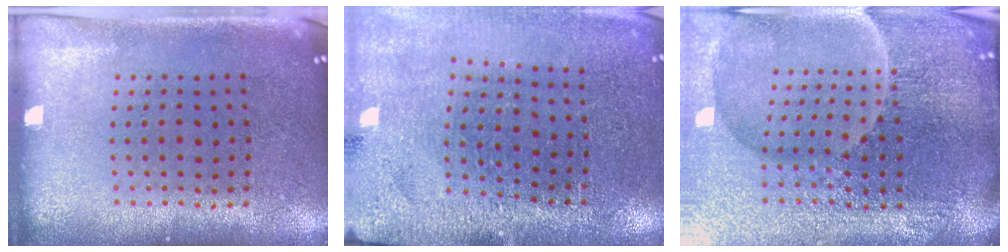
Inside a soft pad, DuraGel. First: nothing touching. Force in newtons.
{"total": 3.0, "press": 3.0, "slide": 0.4}
{"total": 6.2, "press": 5.7, "slide": 2.5}